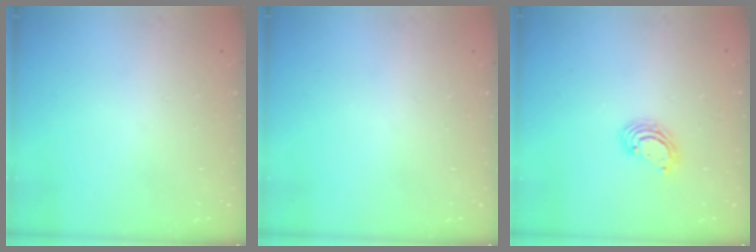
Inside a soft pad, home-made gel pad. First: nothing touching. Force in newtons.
{"total": 0.0}
{"total": 3.3, "press": 3.3, "slide": 0.2}